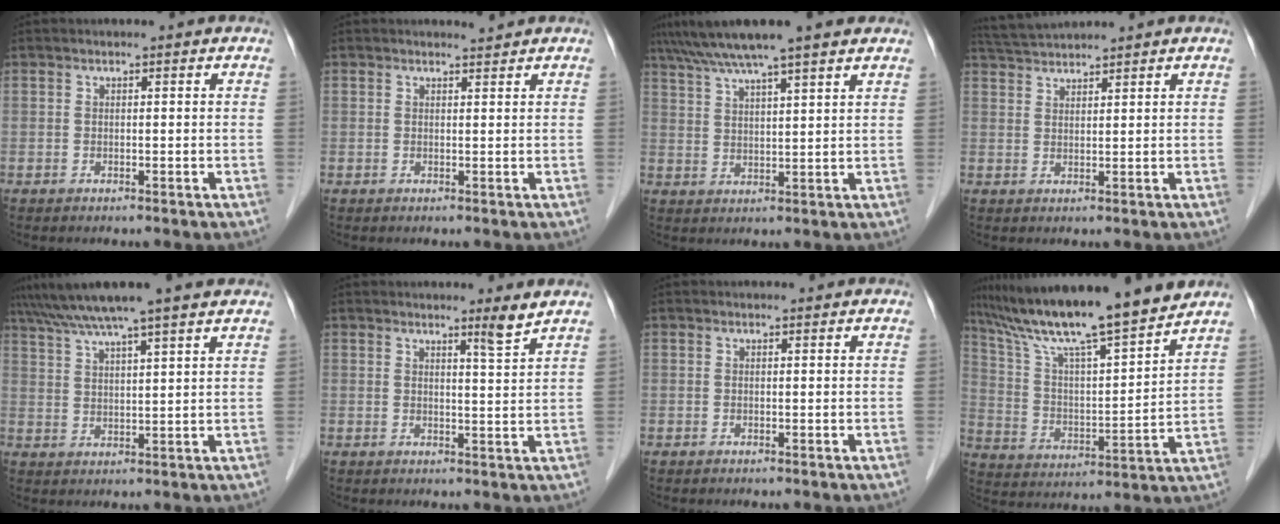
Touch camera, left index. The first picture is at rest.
{"total": 0.9, "force": [0.8, -0.3, -0.2], "torque": [-0.007, -0.008, 0.013]}
{"total": 11.5, "force": [9.4, 0.2, 6.6], "torque": [-0.116, 0.037, 0.140]}
{"total": 4.2, "force": [4.0, -0.7, 0.6], "torque": [-0.018, 0.022, 0.081]}
{"total": 10.5, "force": [8.8, -0.7, 5.6], "torque": [-0.101, 0.032, 0.132]}
{"total": 2.6, "force": [2.1, -0.9, 1.2], "torque": [-0.027, -0.017, 0.035]}
{"total": 0.0}
{"total": 17.9, "force": [15.5, 0.0, 9.0], "torque": [-0.159, 0.004, 0.261]}